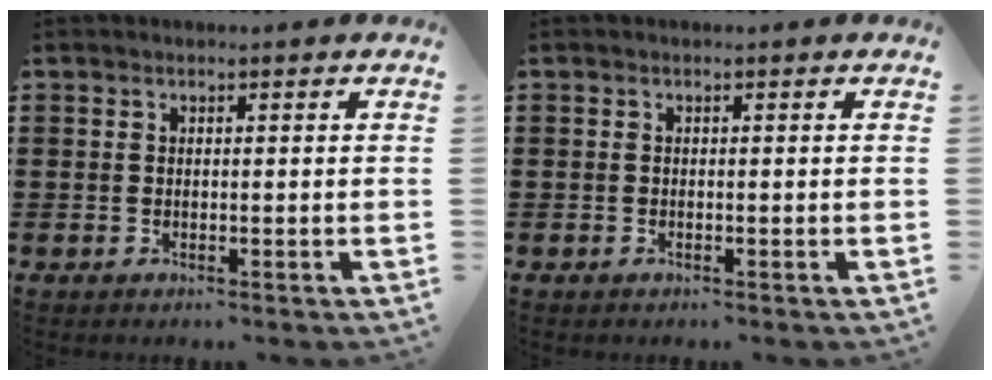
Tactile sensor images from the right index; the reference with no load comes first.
{"total": 0.0}